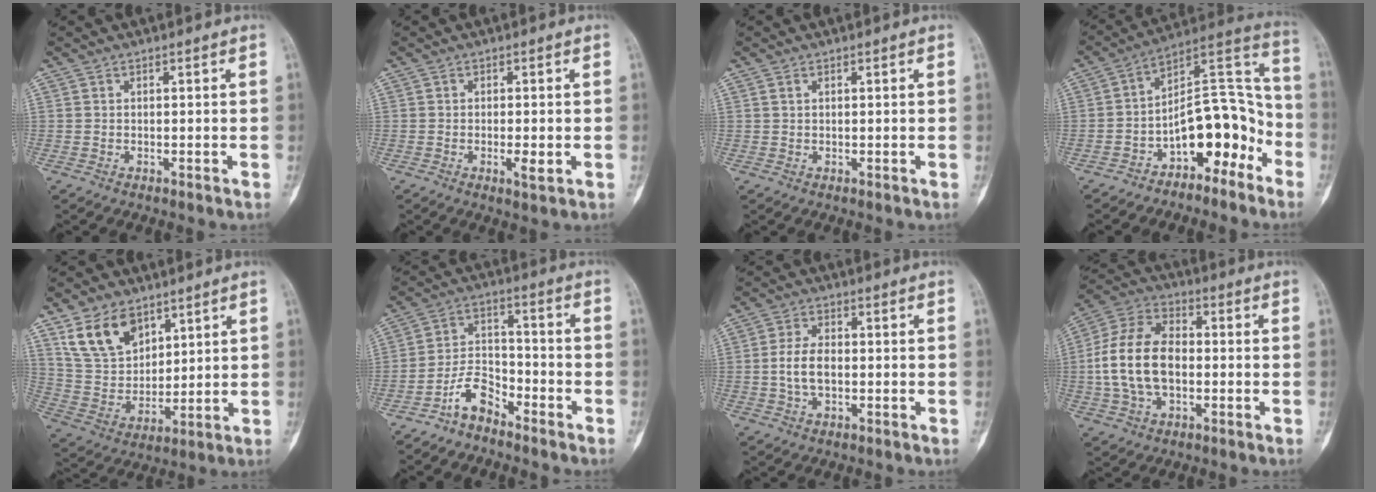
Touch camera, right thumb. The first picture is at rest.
{"total": 3.0, "force": [-0.7, 0.9, 2.7], "torque": [-0.049, -0.005, -0.012]}
{"total": 0.6, "force": [0.3, 0.3, 0.4], "torque": [-0.010, 0.002, 0.007]}
{"total": 15.2, "force": [-7.6, 8.1, 10.4], "torque": [-0.112, 0.115, -0.121]}
{"total": 12.7, "force": [7.5, 8.1, 6.3], "torque": [-0.096, -0.033, 0.157]}
{"total": 7.2, "force": [-5.3, 3.6, 3.3], "torque": [-0.059, 0.054, -0.109]}
{"total": 5.9, "force": [-0.7, 3.5, 4.7], "torque": [-0.096, 0.012, -0.016]}
{"total": 15.3, "force": [-1.2, 9.8, 11.6], "torque": [-0.226, 0.028, -0.026]}